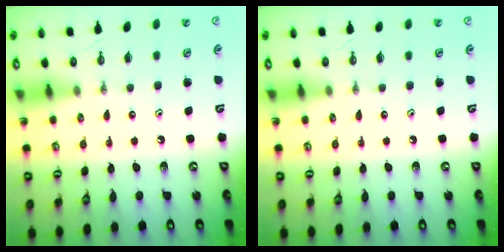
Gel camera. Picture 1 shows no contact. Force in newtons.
{"total": 0.0}